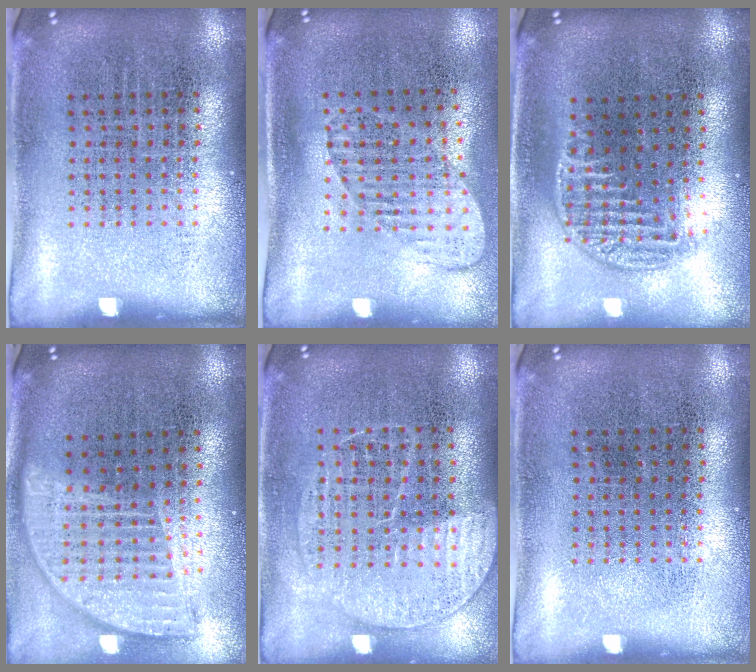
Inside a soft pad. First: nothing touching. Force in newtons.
{"total": 1.5, "press": 1.2, "slide": 0.8}
{"total": 1.2, "press": 1.0, "slide": 0.6}
{"total": 1.9, "press": 1.5, "slide": 1.2}
{"total": 1.4, "press": 1.4, "slide": 0.4}
{"total": 0.0}